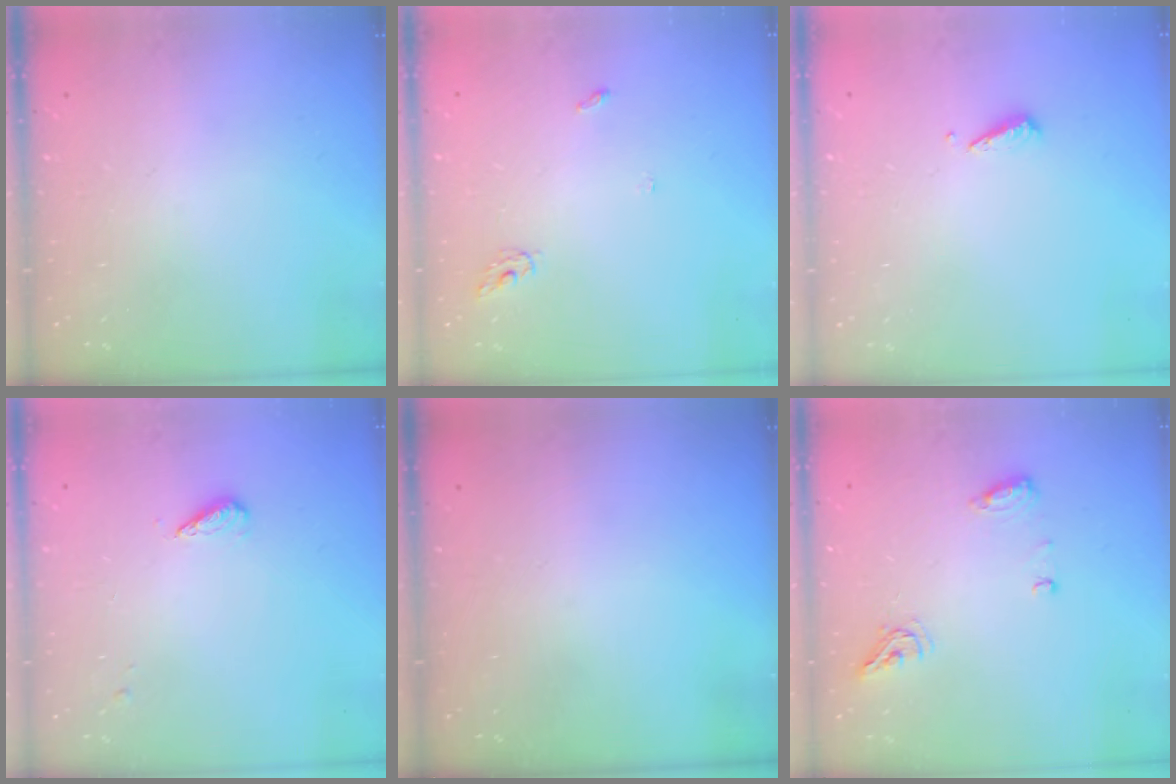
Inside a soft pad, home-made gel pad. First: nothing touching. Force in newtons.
{"total": 3.3, "press": 3.3, "slide": 0.2}
{"total": 2.9, "press": 2.9, "slide": 0.4}
{"total": 3.6, "press": 3.5, "slide": 1.1}
{"total": 0.0}
{"total": 7.4, "press": 7.4, "slide": 1.0}